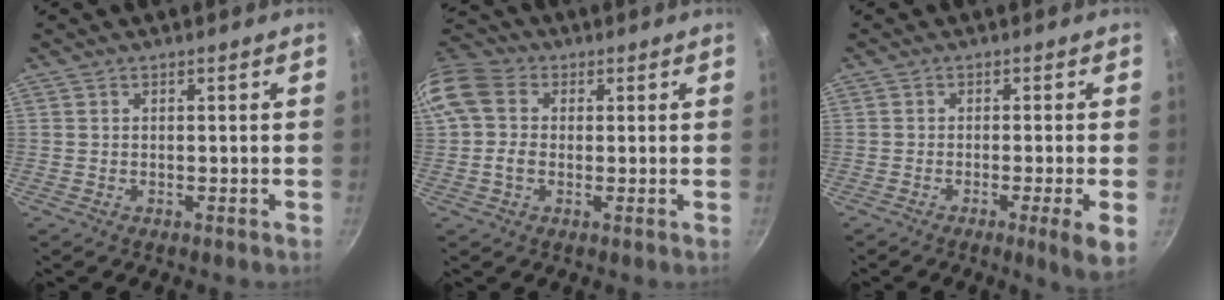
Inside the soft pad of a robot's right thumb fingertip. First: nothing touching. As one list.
[{"total": 10.9, "force": [0.7, 8.9, 6.3], "torque": [-0.129, 0.024, -0.001]}, {"total": 5.5, "force": [-1.7, 0.1, 5.2], "torque": [-0.083, 0.000, -0.026]}]